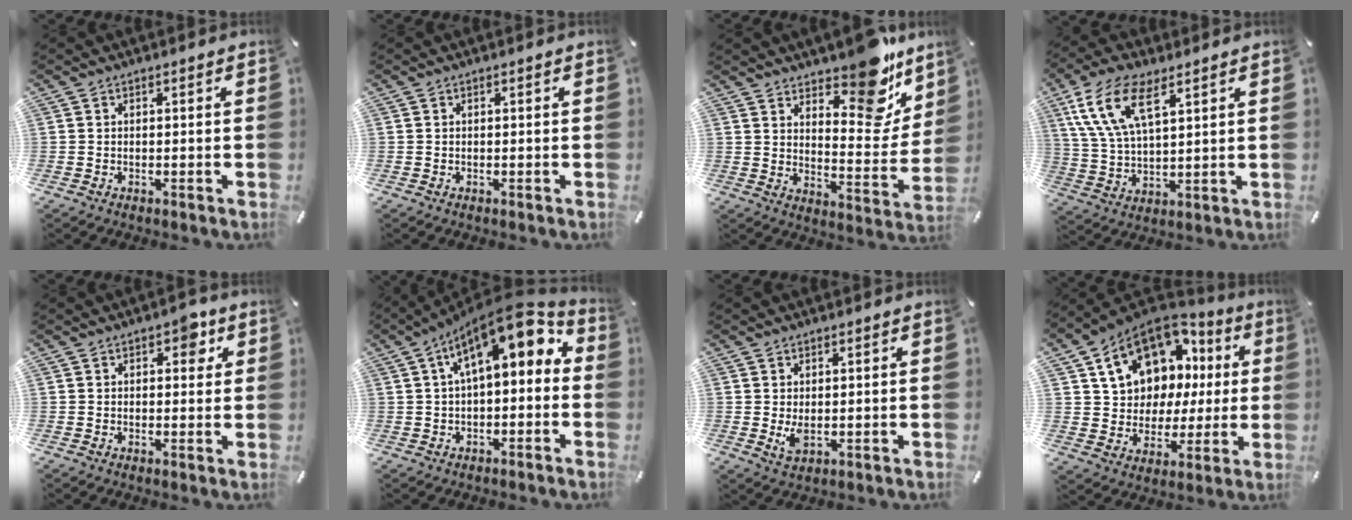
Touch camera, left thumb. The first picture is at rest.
{"total": 0.0}
{"total": 14.0, "force": [11.2, 5.7, 6.0], "torque": [-0.049, -0.110, 0.193]}
{"total": 12.5, "force": [6.7, 5.6, 8.9], "torque": [-0.213, -0.011, 0.120]}
{"total": 4.1, "force": [2.1, 2.5, 2.4], "torque": [-0.015, -0.004, 0.026]}
{"total": 13.1, "force": [5.0, 5.6, 10.7], "torque": [-0.157, -0.034, 0.084]}
{"total": 3.4, "force": [0.3, 1.8, 2.8], "torque": [-0.065, -0.009, -0.001]}
{"total": 15.2, "force": [7.6, 11.5, 6.6], "torque": [-0.125, -0.048, 0.150]}